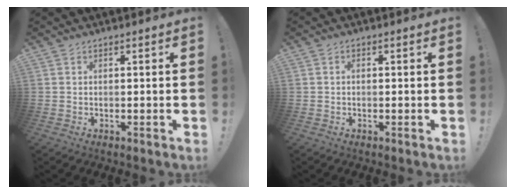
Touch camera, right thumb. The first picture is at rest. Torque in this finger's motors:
{"motor_torque": [-0.21, 0.05, -0.17, 0.09, 0.00]}